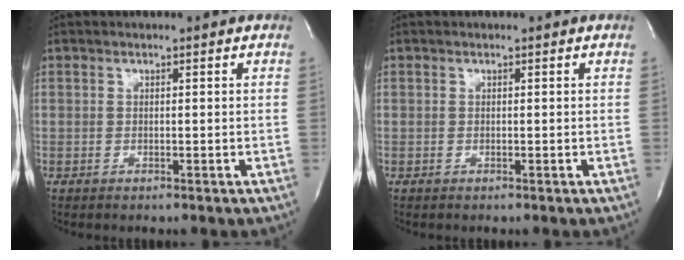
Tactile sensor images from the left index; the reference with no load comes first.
{"total": 0.0}